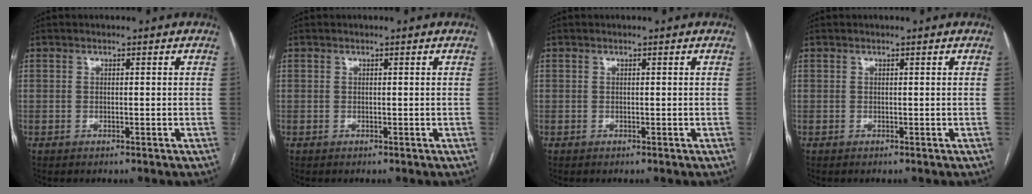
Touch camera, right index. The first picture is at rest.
{"total": 0.0}
{"total": 0.0}
{"total": 0.0}